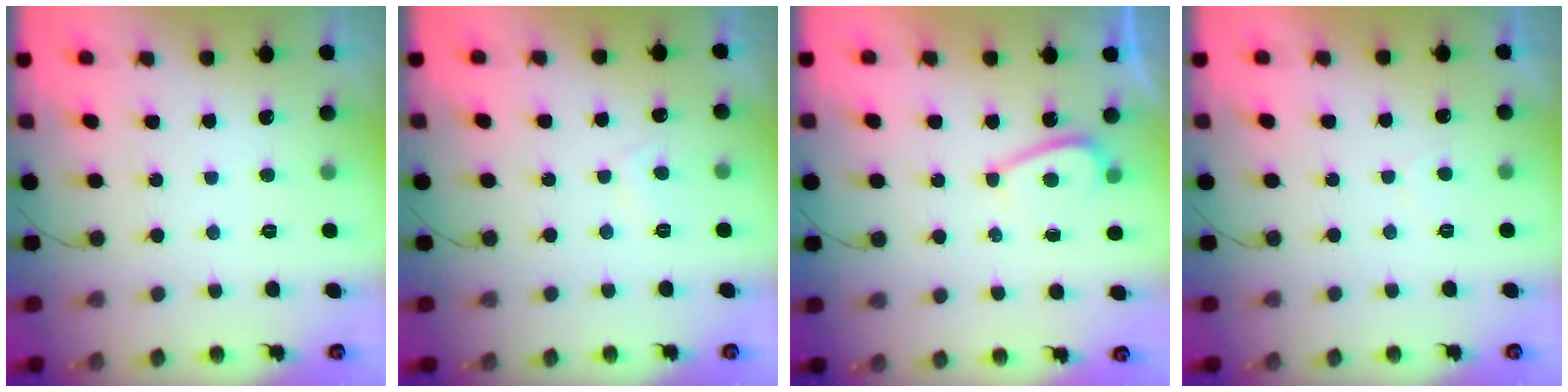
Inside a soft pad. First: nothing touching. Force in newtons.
{"total": 2.1, "press": 1.9, "slide": 0.7}
{"total": 3.8, "press": 3.8, "slide": 0.1}
{"total": 1.4, "press": 1.2, "slide": 0.7}